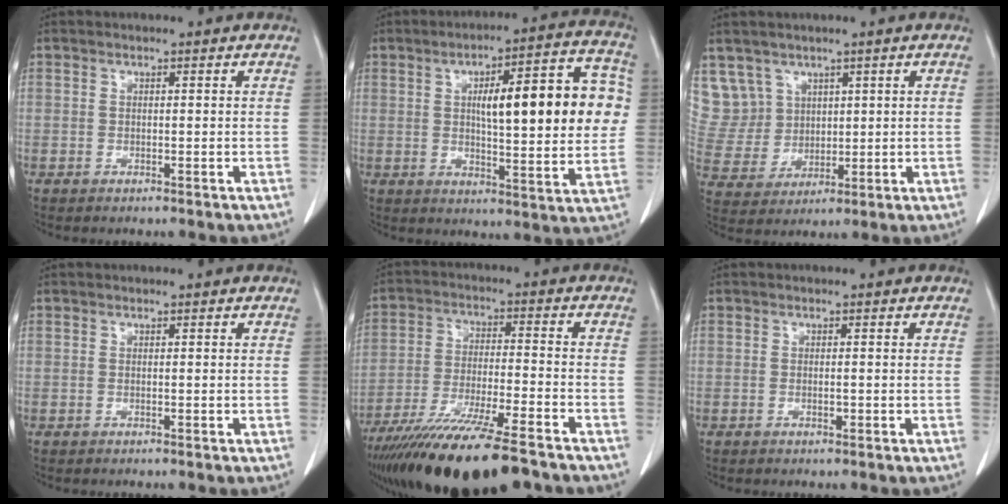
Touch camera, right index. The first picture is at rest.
{"total": 17.9, "force": [2.7, 4.2, 17.2], "torque": [-0.226, 0.035, 0.040]}
{"total": 8.9, "force": [4.9, 7.4, 0.2], "torque": [-0.014, 0.028, 0.117]}
{"total": 0.0}
{"total": 19.7, "force": [-16.0, 1.6, 11.5], "torque": [-0.191, -0.040, -0.267]}
{"total": 0.7, "force": [-0.2, 0.2, 0.6], "torque": [-0.012, -0.001, -0.003]}